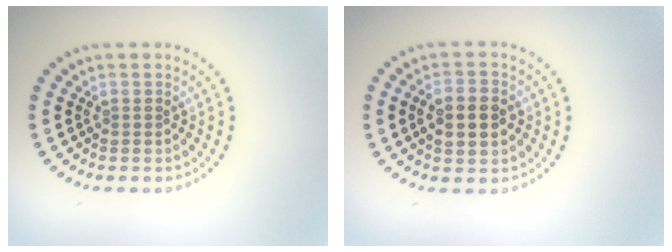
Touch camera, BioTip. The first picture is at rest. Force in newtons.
{"total": 4.1, "press": 4.1, "slide": 0.1}